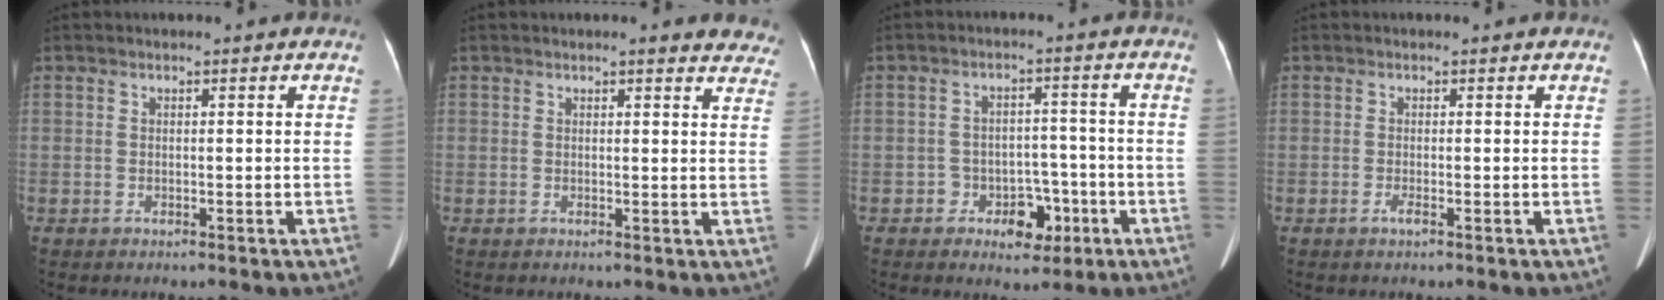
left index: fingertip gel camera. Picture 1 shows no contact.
{"total": 9.1, "force": [8.3, 2.0, 3.0], "torque": [-0.002, -0.013, 0.065]}
{"total": 5.5, "force": [-2.8, 3.9, 2.8], "torque": [-0.034, 0.017, -0.034]}
{"total": 0.8, "force": [-0.4, 0.0, 0.6], "torque": [-0.014, -0.002, -0.008]}